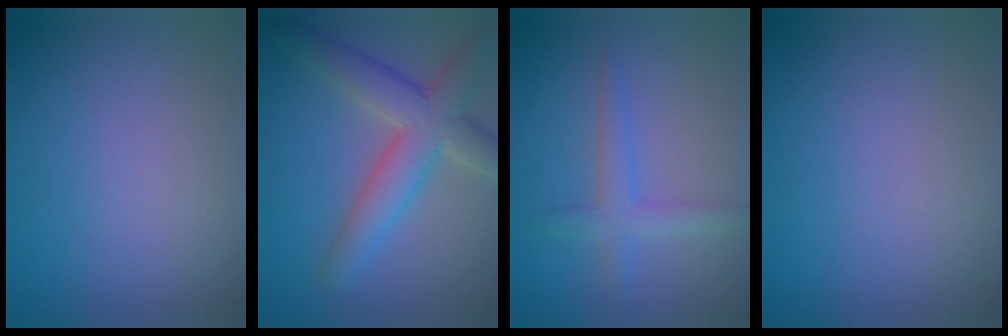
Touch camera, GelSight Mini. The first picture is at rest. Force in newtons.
{"total": 6.6, "press": 6.6, "slide": 0.4}
{"total": 2.7, "press": 2.7, "slide": 0.2}
{"total": 0.0}